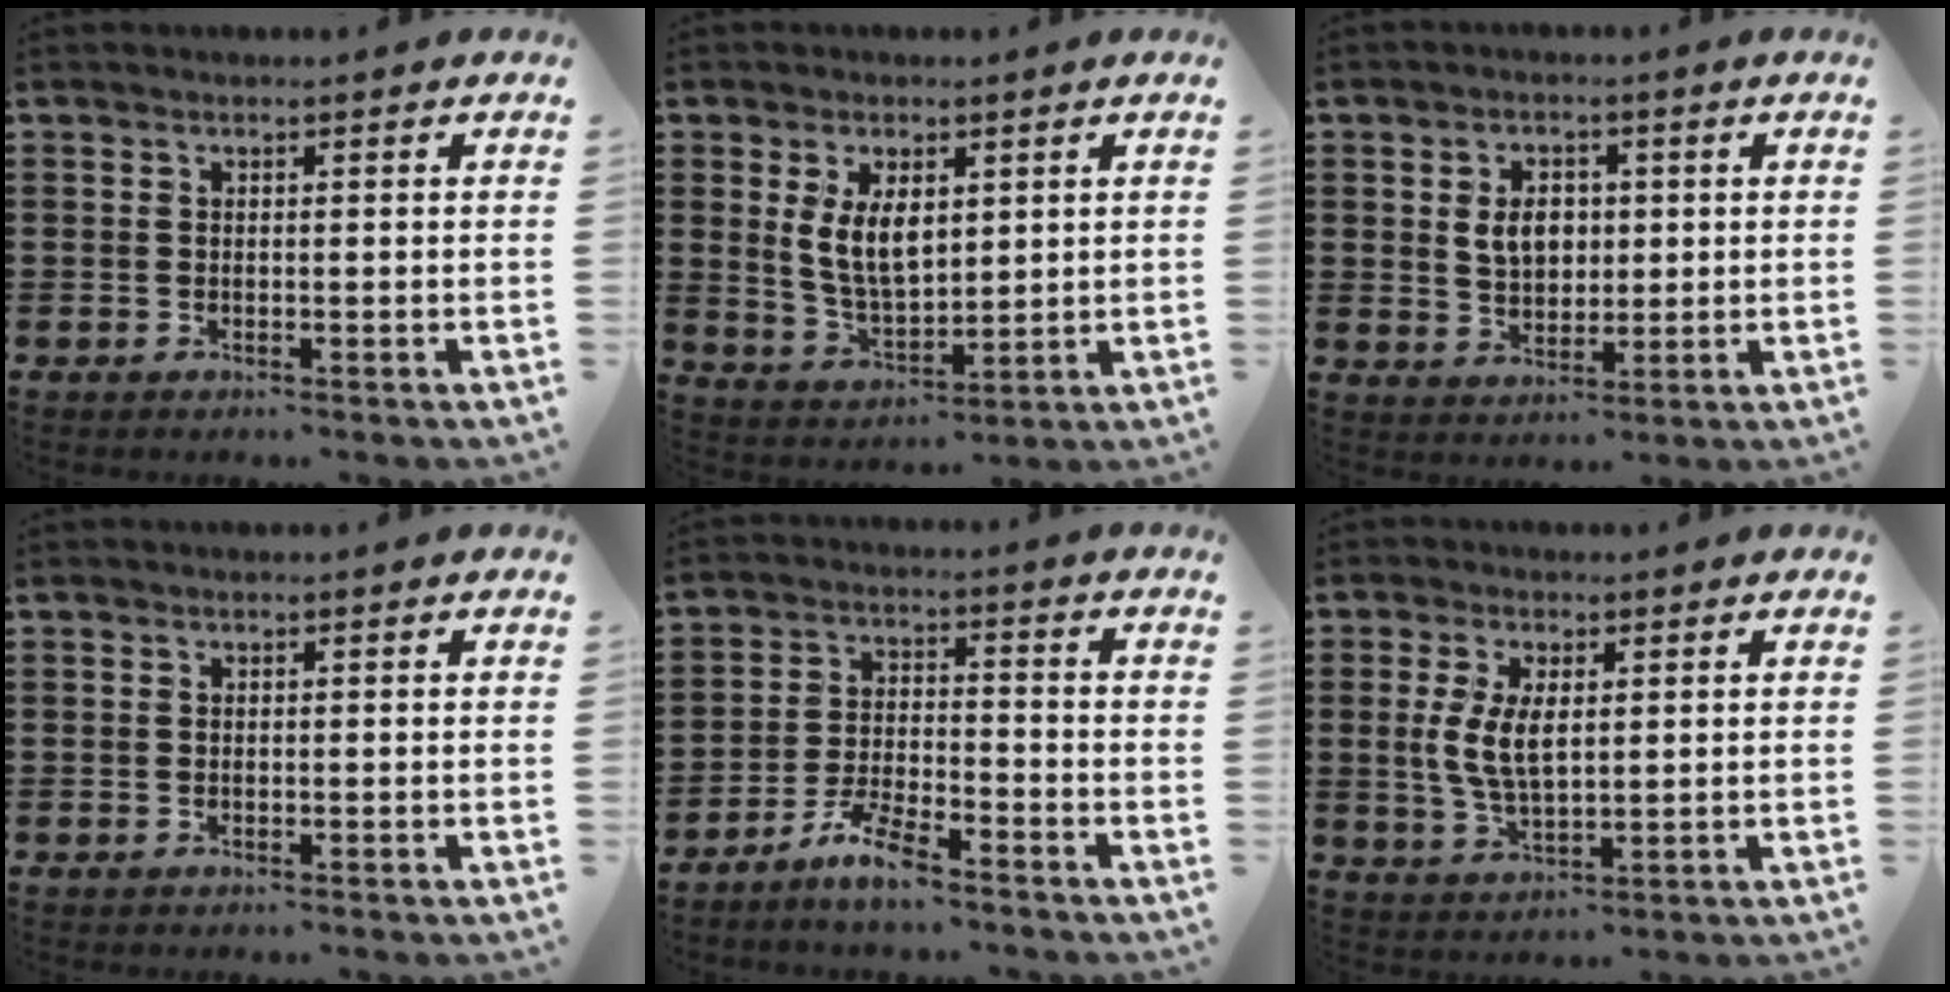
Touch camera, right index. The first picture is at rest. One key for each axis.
{"total": 6.8, "fx": 1.9, "fy": 3.6, "fz": 5.4, "tx": -0.106, "ty": 0.006, "tz": 0.033}
{"total": 5.1, "fx": 0.9, "fy": 3.6, "fz": 3.4, "tx": -0.062, "ty": 0.007, "tz": 0.009}
{"total": 0.0}
{"total": 5.7, "fx": -5.0, "fy": 0.8, "fz": 2.7, "tx": -0.067, "ty": -0.001, "tz": -0.098}
{"total": 6.3, "fx": 0.8, "fy": 2.9, "fz": 5.5, "tx": -0.125, "ty": 0.003, "tz": 0.011}